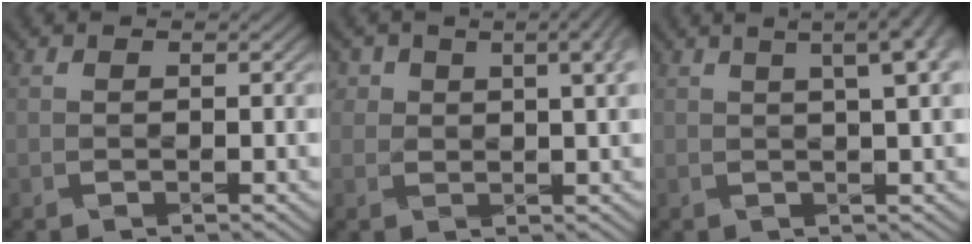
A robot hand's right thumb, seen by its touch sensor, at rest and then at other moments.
{"total": 6.3, "force": [3.2, 3.3, 4.3], "torque": [-0.070, 0.009, 0.040]}
{"total": 8.3, "force": [3.6, 2.8, 6.9], "torque": [-0.061, 0.039, 0.027]}